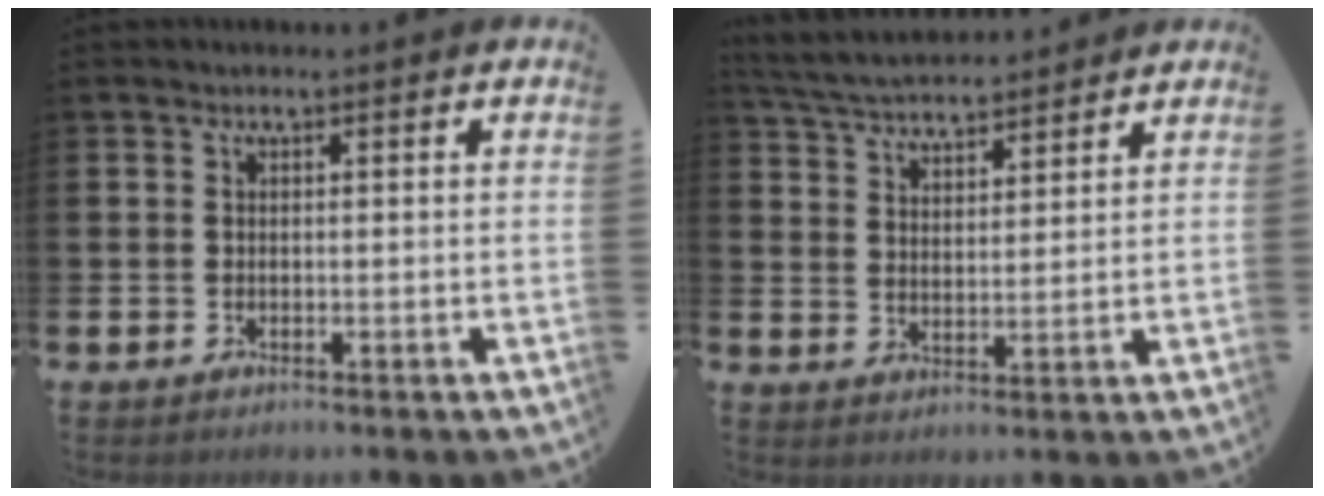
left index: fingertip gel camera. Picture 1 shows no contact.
{"total": 4.9, "force": [4.8, 0.8, 0.5], "torque": [-0.033, -0.029, 0.088]}